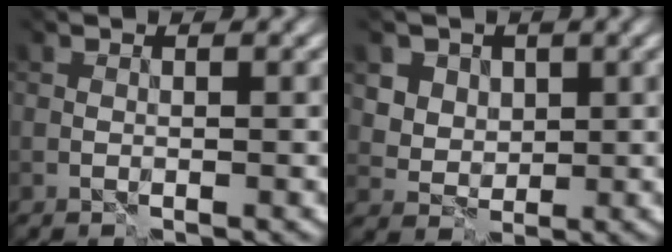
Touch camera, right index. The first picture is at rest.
{"total": 4.6, "force": [2.6, 3.6, 1.1], "torque": [-0.035, -0.002, 0.047]}